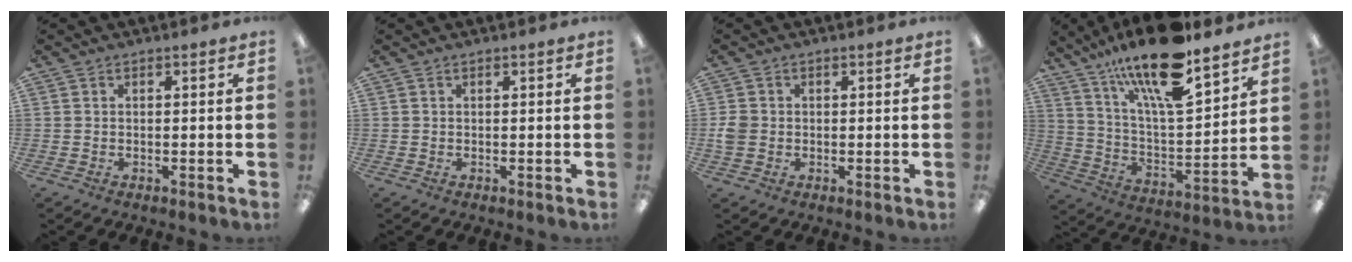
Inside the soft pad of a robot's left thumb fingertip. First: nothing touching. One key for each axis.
{"total": 0.0}
{"total": 3.0, "fx": -0.3, "fy": 2.5, "fz": 1.5, "tx": -0.016, "ty": 0.003, "tz": -0.006}
{"total": 20.1, "fx": 15.6, "fy": 5.0, "fz": 11.7, "tx": -0.213, "ty": -0.097, "tz": 0.264}